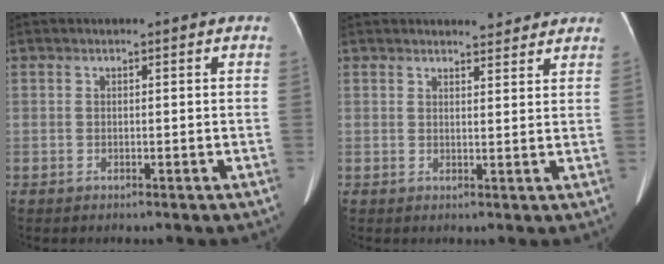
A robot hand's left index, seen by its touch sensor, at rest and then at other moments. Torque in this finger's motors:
{"motor_torque": [0.55, -0.51, 0.11, 0.01]}